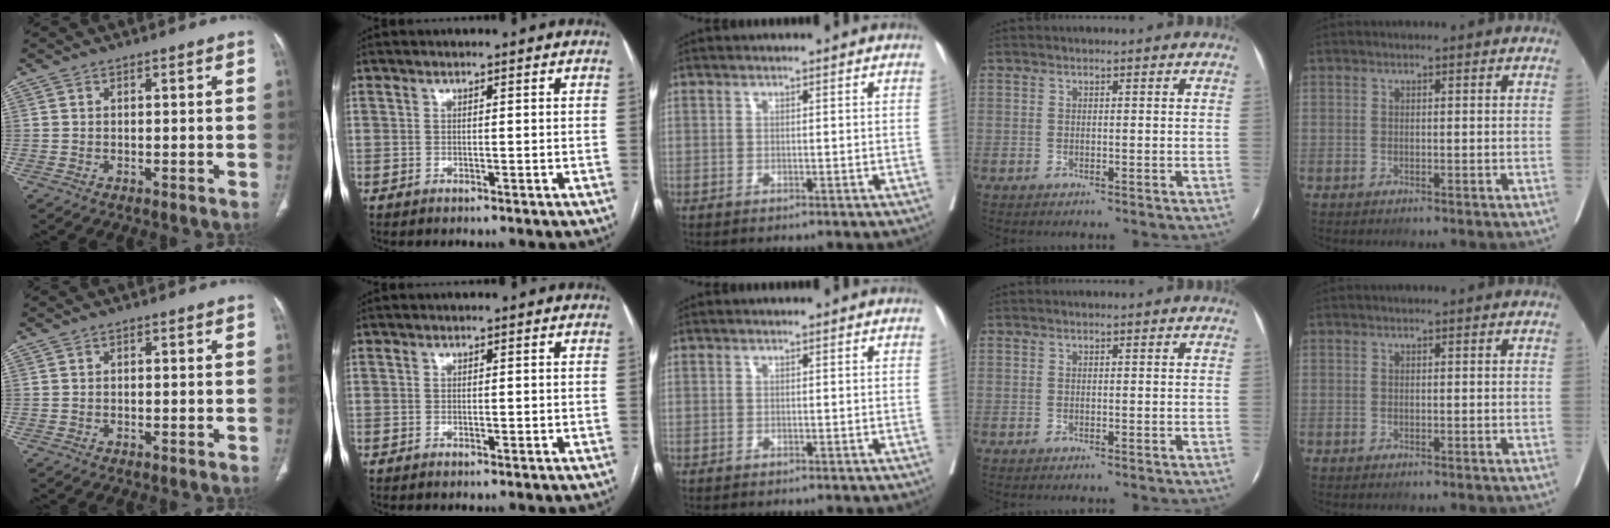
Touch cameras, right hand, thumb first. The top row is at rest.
{"thumb": {"total": 0.6, "force": [-0.1, 0.4, 0.4], "torque": [-0.005, 0.002, -0.003]}, "index": {"total": 0.6, "force": [0.1, 0.4, 0.5], "torque": [-0.001, 0.002, 0.002]}}